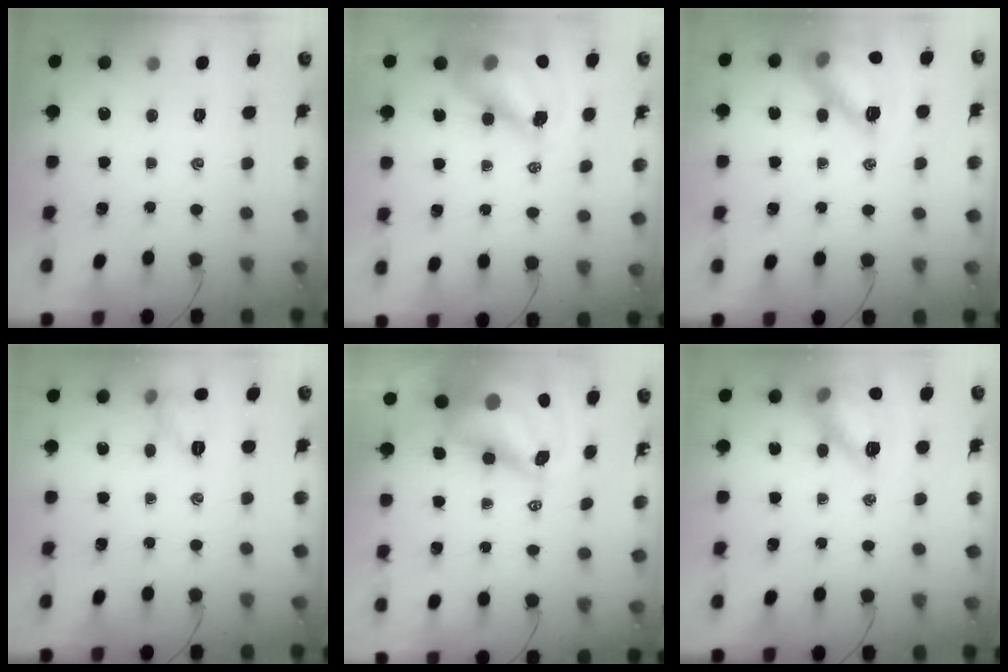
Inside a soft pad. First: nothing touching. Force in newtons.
{"total": 14.1, "press": 13.5, "slide": 3.9}
{"total": 13.6, "press": 13.6, "slide": 1.0}
{"total": 7.2, "press": 7.0, "slide": 1.6}
{"total": 13.9, "press": 13.3, "slide": 4.0}
{"total": 14.2, "press": 14.1, "slide": 1.3}